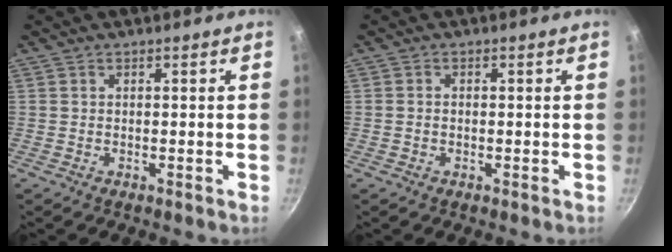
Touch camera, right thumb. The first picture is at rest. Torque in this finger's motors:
{"motor_torque": [0.14, -0.08, -0.44, 0.00, -0.02]}